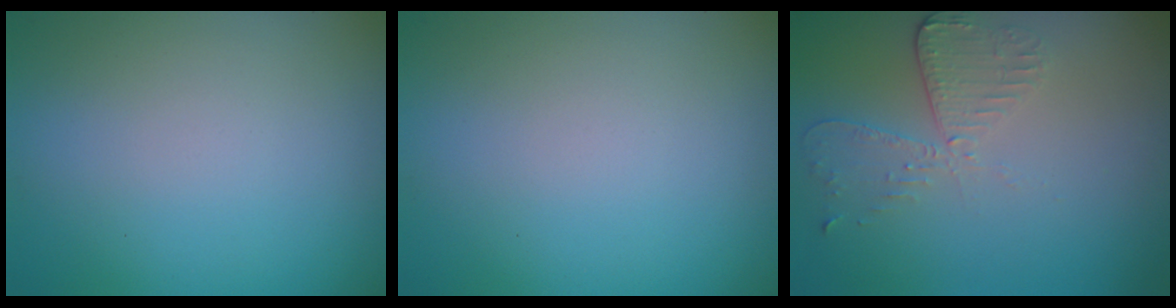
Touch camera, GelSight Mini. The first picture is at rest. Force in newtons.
{"total": 0.0}
{"total": 2.9, "press": 2.6, "slide": 1.3}